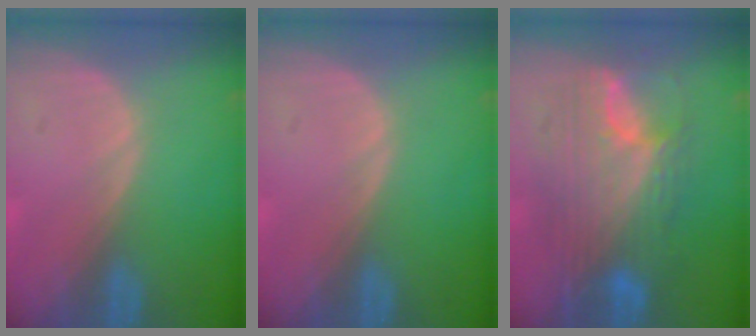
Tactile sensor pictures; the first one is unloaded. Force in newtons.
{"total": 0.0}
{"total": 11.4, "press": 11.4, "slide": 1.1}